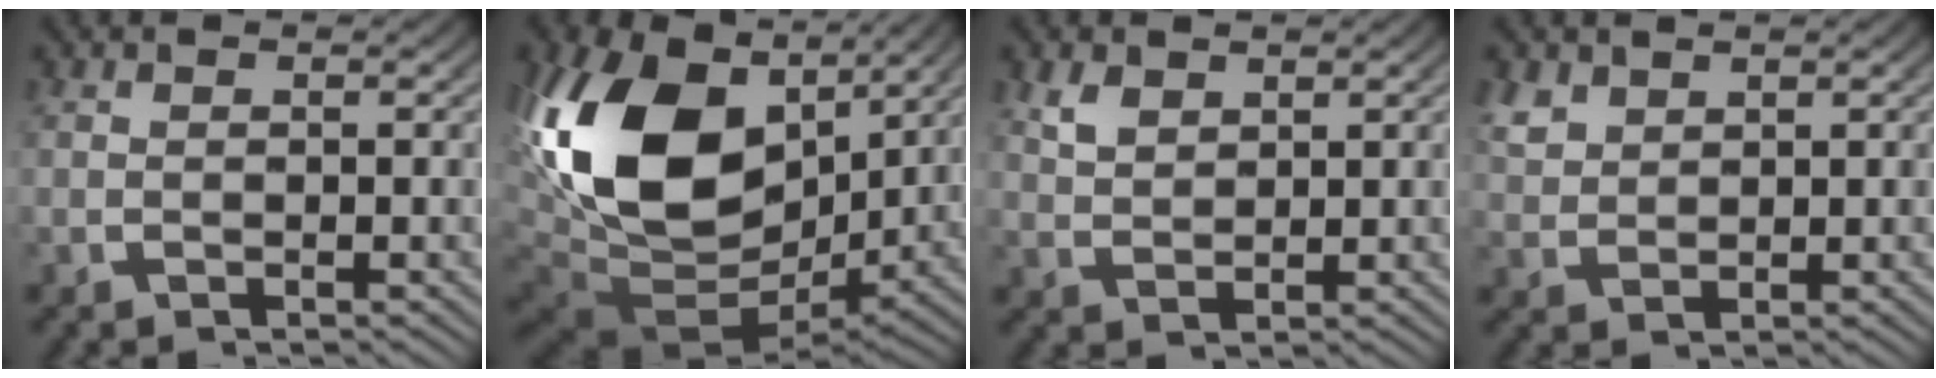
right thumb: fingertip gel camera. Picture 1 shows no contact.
{"total": 19.8, "force": [0.8, 13.0, 15.0], "torque": [-0.352, -0.068, 0.044]}
{"total": 2.6, "force": [1.6, 1.5, 1.4], "torque": [-0.023, -0.001, 0.037]}
{"total": 2.7, "force": [1.5, 1.8, 1.3], "torque": [-0.029, 0.001, 0.036]}